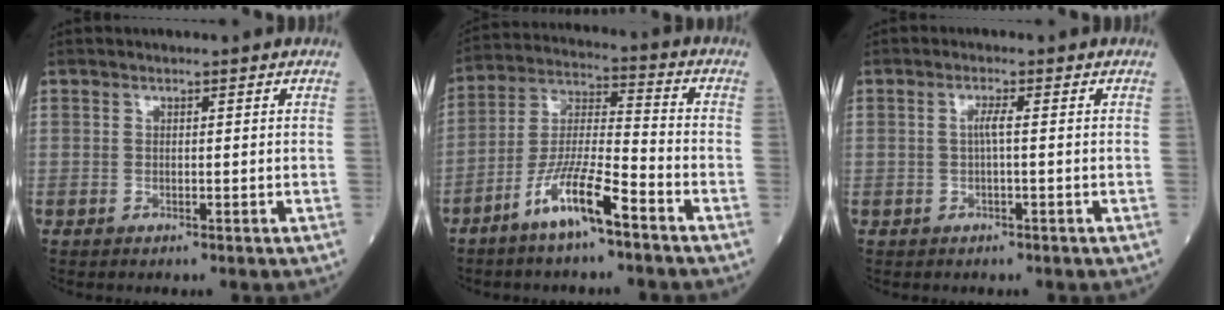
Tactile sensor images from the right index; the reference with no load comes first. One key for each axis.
{"total": 10.4, "fx": -6.5, "fy": 1.0, "fz": 8.1, "tx": -0.165, "ty": -0.010, "tz": -0.127}
{"total": 1.5, "fx": 0.0, "fy": -0.1, "fz": 1.5, "tx": -0.033, "ty": 0.002, "tz": -0.001}